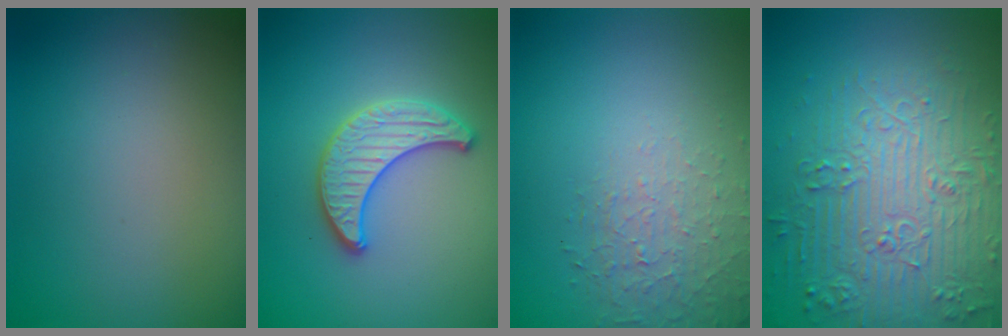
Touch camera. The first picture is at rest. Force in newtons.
{"total": 3.3, "press": 3.3, "slide": 0.2}
{"total": 1.5, "press": 0.8, "slide": 1.3}
{"total": 7.4, "press": 5.9, "slide": 4.6}